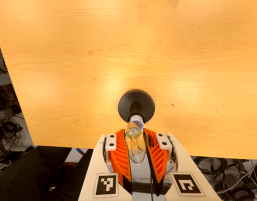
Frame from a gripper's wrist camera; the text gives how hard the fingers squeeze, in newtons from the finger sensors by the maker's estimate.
{"total": 20.6, "left": 22.3, "right": 18.8}